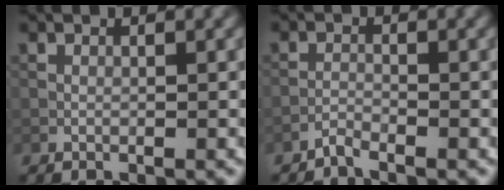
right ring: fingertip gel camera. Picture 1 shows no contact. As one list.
[{"total": 0.9, "force": [-0.9, 0.0, 0.2], "torque": [-0.004, 0.003, -0.021]}]